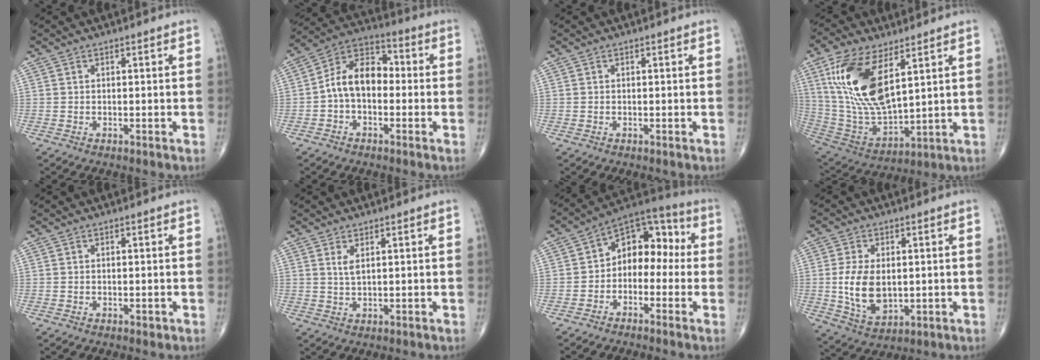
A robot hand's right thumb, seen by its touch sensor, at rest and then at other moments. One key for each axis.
{"total": 10.9, "fx": -0.9, "fy": 7.1, "fz": 8.2, "tx": -0.120, "ty": 0.038, "tz": -0.033}
{"total": 0.0}
{"total": 19.2, "fx": 7.2, "fy": 8.6, "fz": 15.6, "tx": -0.306, "ty": -0.029, "tz": 0.150}
{"total": 0.6, "fx": -0.3, "fy": 0.4, "fz": 0.4, "tx": -0.006, "ty": -0.001, "tz": -0.004}
{"total": 2.0, "fx": 0.9, "fy": 0.6, "fz": 1.6, "tx": -0.036, "ty": -0.005, "tz": 0.023}
{"total": 11.0, "fx": -0.8, "fy": 7.7, "fz": 7.9, "tx": -0.073, "ty": 0.050, "tz": -0.037}
{"total": 10.0, "fx": 0.0, "fy": 6.1, "fz": 7.9, "tx": -0.143, "ty": -0.010, "tz": 0.013}